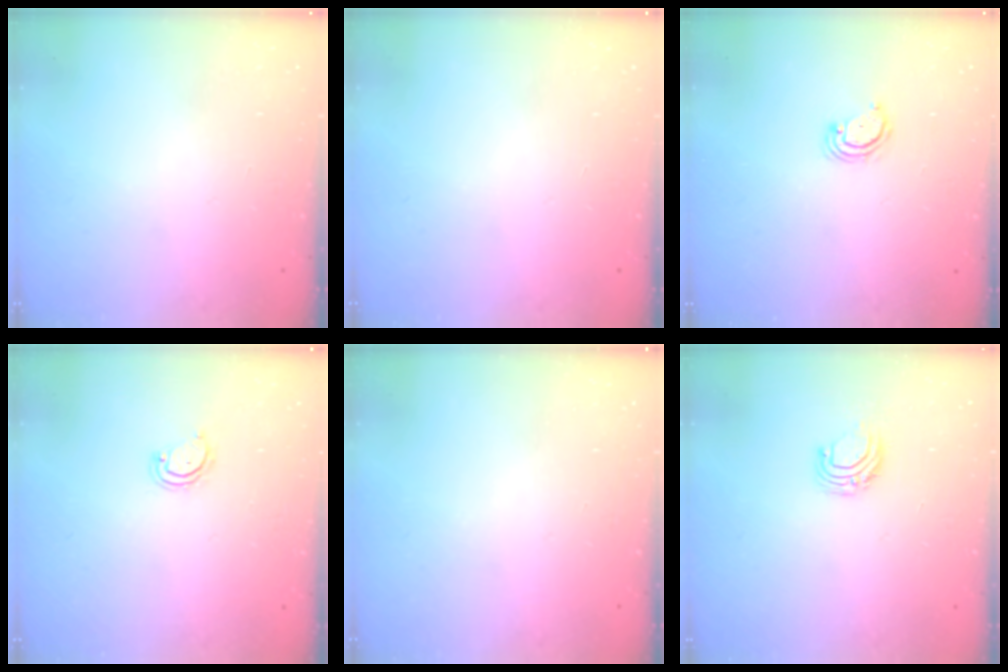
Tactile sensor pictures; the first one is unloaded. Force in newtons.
{"total": 0.0}
{"total": 2.9, "press": 2.8, "slide": 0.4}
{"total": 2.9, "press": 2.9, "slide": 0.3}
{"total": 0.0}
{"total": 5.8, "press": 5.8, "slide": 0.6}